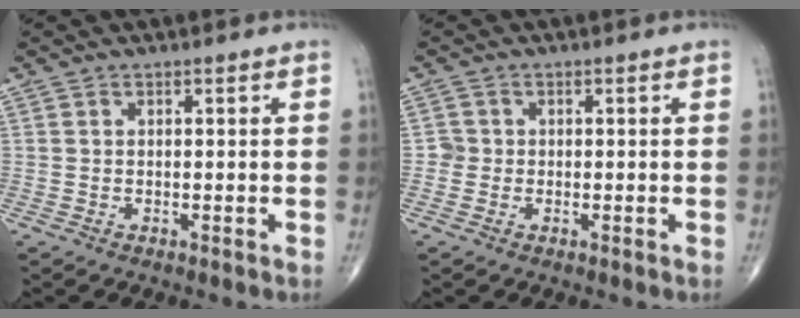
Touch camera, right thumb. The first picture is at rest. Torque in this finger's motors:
{"motor_torque": [-0.22, -0.06, 0.00, 0.14, 0.02]}